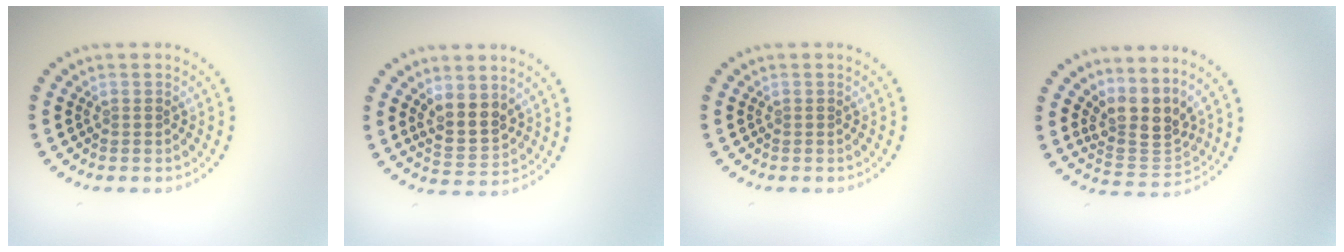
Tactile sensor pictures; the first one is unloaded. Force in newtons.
{"total": 3.2, "press": 3.0, "slide": 1.2}
{"total": 0.0}
{"total": 3.8, "press": 2.8, "slide": 2.5}